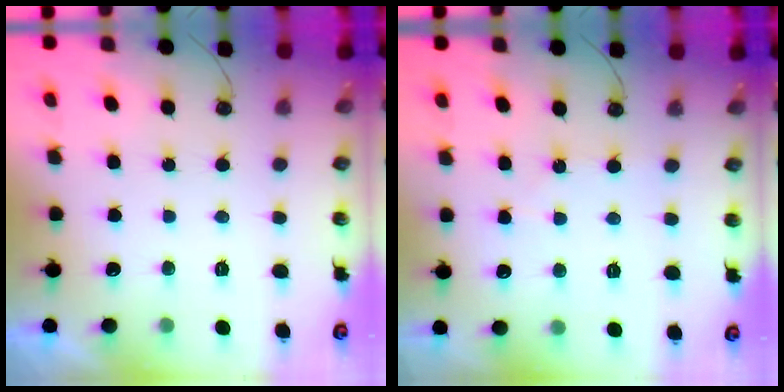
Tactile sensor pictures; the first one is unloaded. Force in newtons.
{"total": 4.6, "press": 4.6, "slide": 0.6}